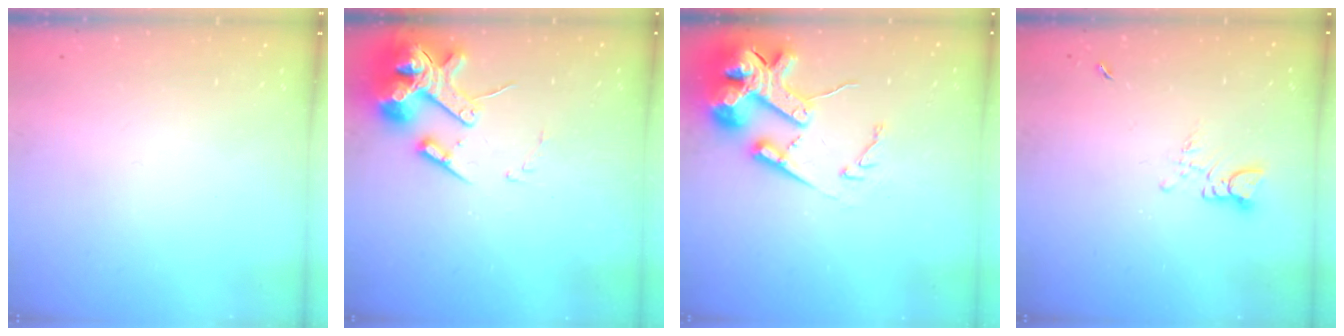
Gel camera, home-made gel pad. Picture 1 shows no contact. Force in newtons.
{"total": 16.2, "press": 16.1, "slide": 1.9}
{"total": 18.5, "press": 18.3, "slide": 2.7}
{"total": 2.7, "press": 2.7, "slide": 0.2}